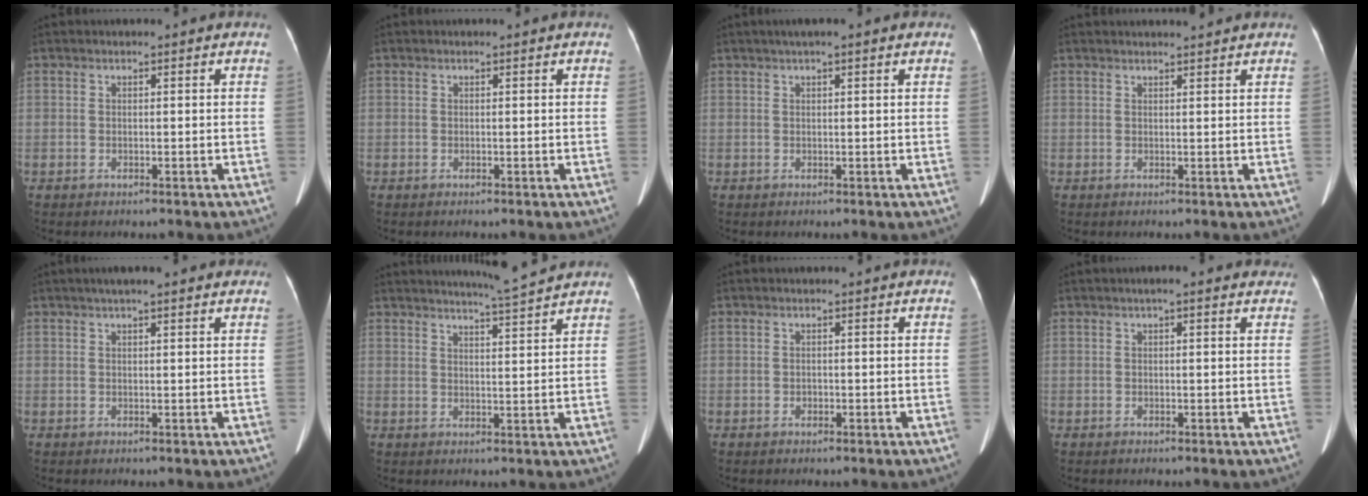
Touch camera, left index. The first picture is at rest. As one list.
[{"total": 0.0}, {"total": 3.4, "force": [2.2, 0.2, 2.5], "torque": [-0.042, 0.025, 0.032]}, {"total": 2.7, "force": [2.6, -0.1, 0.7], "torque": [-0.010, 0.013, 0.036]}, {"total": 5.3, "force": [4.0, 0.7, 3.5], "torque": [-0.047, 0.034, 0.056]}, {"total": 5.6, "force": [5.2, -1.5, 1.5], "torque": [-0.032, -0.009, 0.077]}, {"total": 0.6, "force": [-0.3, 0.4, 0.3], "torque": [-0.003, 0.002, -0.005]}, {"total": 3.1, "force": [2.0, 0.8, 2.2], "torque": [-0.026, 0.022, 0.021]}]